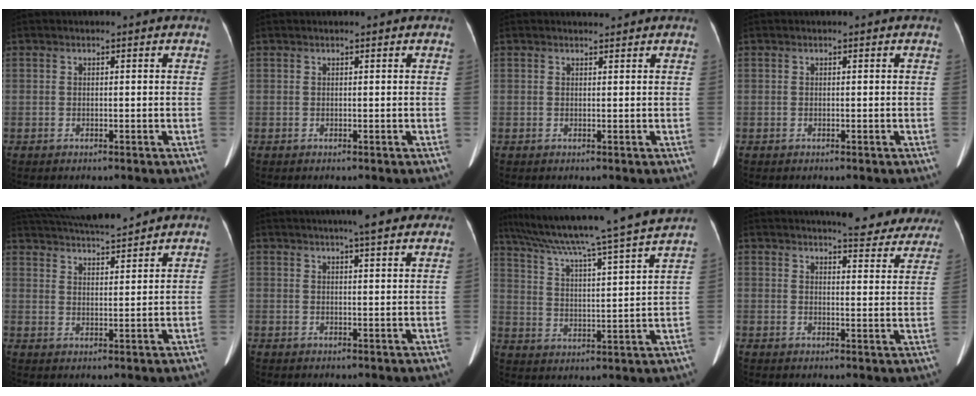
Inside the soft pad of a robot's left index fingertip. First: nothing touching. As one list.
[{"total": 0.7, "force": [0.6, 0.0, 0.3], "torque": [-0.005, 0.016, 0.011]}, {"total": 0.9, "force": [0.9, 0.0, 0.0], "torque": [-0.009, 0.000, 0.016]}, {"total": 0.0}, {"total": 13.4, "force": [12.3, 1.4, 5.0], "torque": [-0.095, 0.026, 0.198]}, {"total": 8.7, "force": [7.1, 1.2, 4.8], "torque": [-0.057, 0.024, 0.086]}, {"total": 21.3, "force": [18.5, -1.9, 10.4], "torque": [-0.182, -0.013, 0.271]}, {"total": 15.2, "force": [14.1, 3.3, 4.4], "torque": [-0.024, -0.029, 0.143]}]